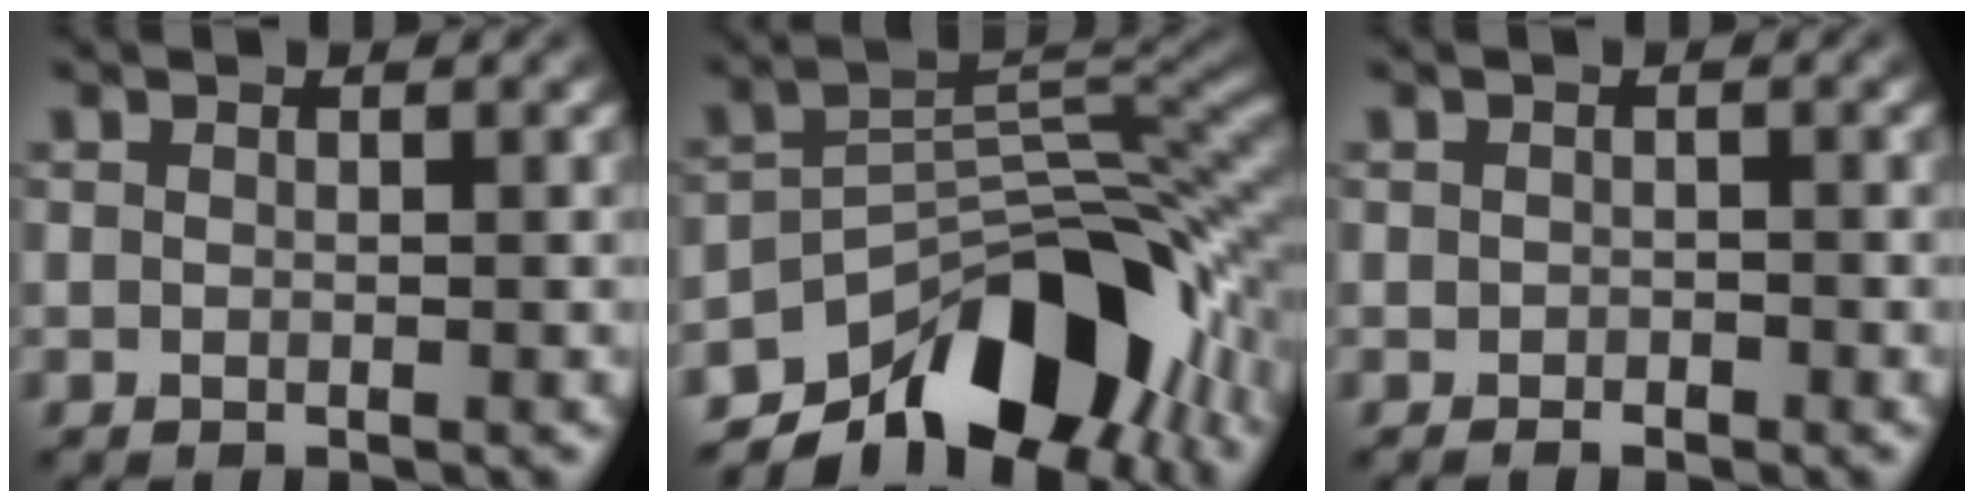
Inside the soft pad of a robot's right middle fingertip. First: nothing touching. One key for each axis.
{"total": 12.3, "fx": -8.2, "fy": 5.6, "fz": 7.2, "tx": -0.085, "ty": 0.005, "tz": -0.151}
{"total": 0.8, "fx": -0.6, "fy": 0.4, "fz": 0.4, "tx": -0.005, "ty": -0.001, "tz": -0.011}